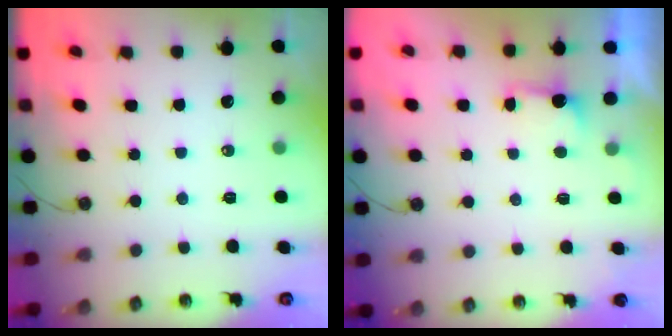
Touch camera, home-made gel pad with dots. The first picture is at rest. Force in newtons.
{"total": 1.3, "press": 0.9, "slide": 0.8}